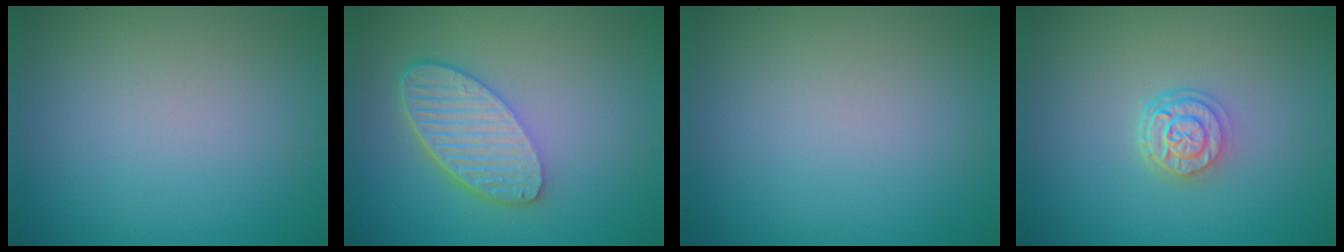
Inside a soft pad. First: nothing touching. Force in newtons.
{"total": 5.8, "press": 4.4, "slide": 3.8}
{"total": 0.0}
{"total": 2.8, "press": 2.1, "slide": 1.8}